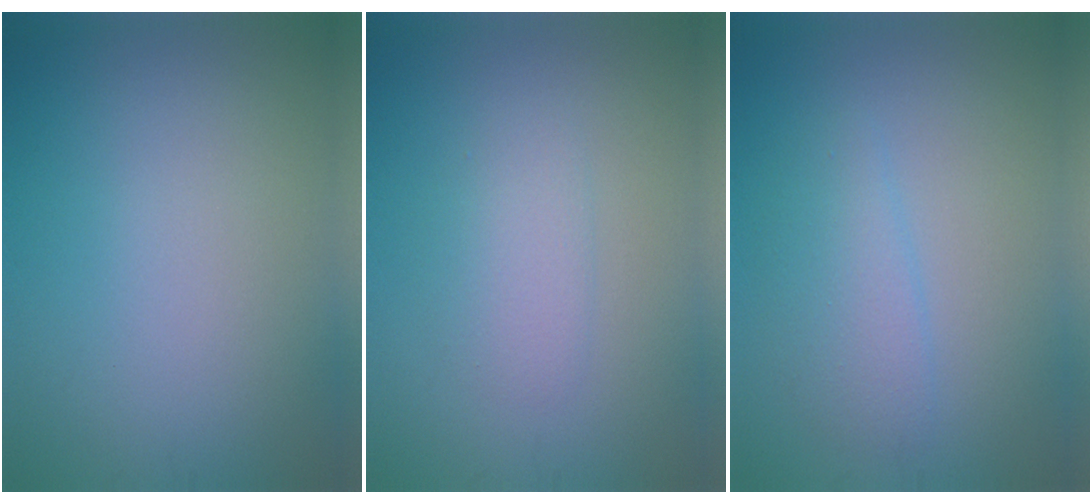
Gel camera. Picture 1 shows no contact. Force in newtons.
{"total": 2.0, "press": 2.0, "slide": 0.1}
{"total": 2.6, "press": 2.6, "slide": 0.1}